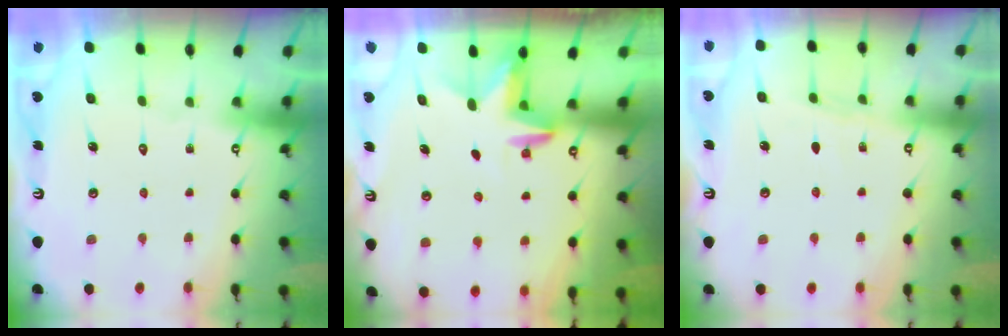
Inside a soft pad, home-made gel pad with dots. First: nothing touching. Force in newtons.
{"total": 3.4, "press": 3.3, "slide": 0.3}
{"total": 3.8, "press": 3.7, "slide": 0.5}